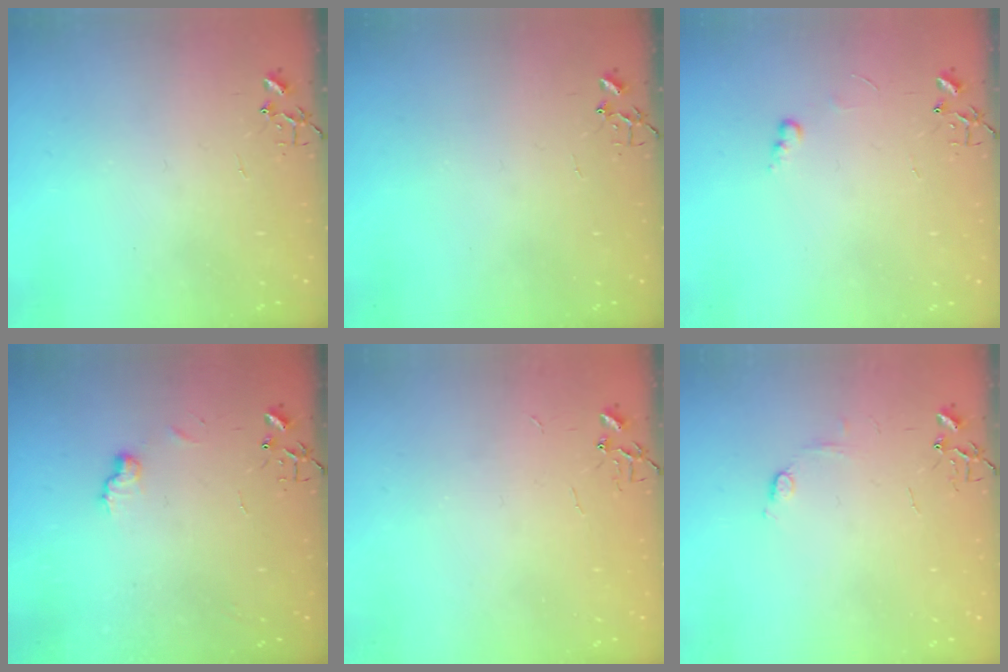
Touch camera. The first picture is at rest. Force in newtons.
{"total": 0.0}
{"total": 5.6, "press": 5.6, "slide": 0.7}
{"total": 6.7, "press": 6.6, "slide": 0.7}
{"total": 2.2, "press": 2.2, "slide": 0.3}
{"total": 5.7, "press": 5.6, "slide": 0.8}